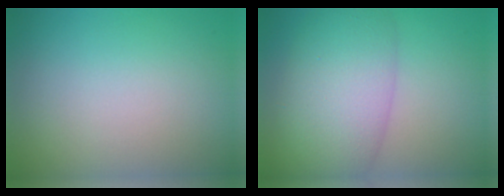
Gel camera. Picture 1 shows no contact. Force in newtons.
{"total": 8.7, "press": 8.7, "slide": 0.4}